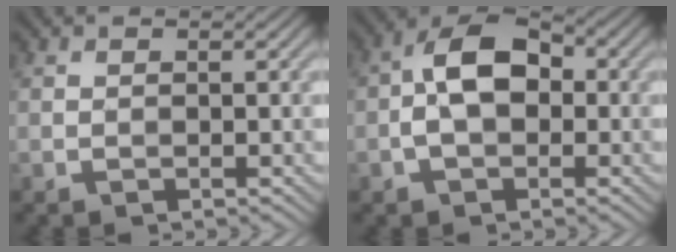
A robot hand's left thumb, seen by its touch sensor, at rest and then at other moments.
{"total": 6.9, "force": [-0.6, 4.3, 5.4], "torque": [-0.098, 0.013, -0.022]}